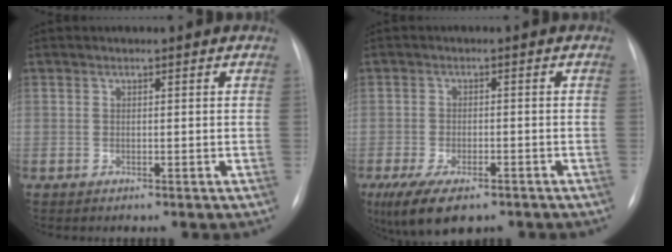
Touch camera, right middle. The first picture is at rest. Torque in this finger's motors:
{"motor_torque": [1.26, -0.87, 0.19, 0.11]}